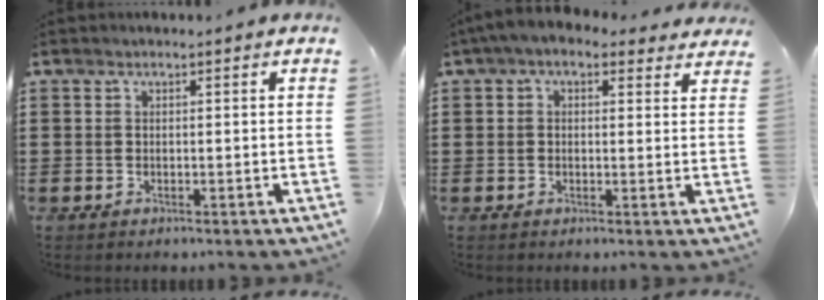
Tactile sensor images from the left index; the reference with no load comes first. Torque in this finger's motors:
{"motor_torque": [2.14, 0.00, 0.59, 0.21]}